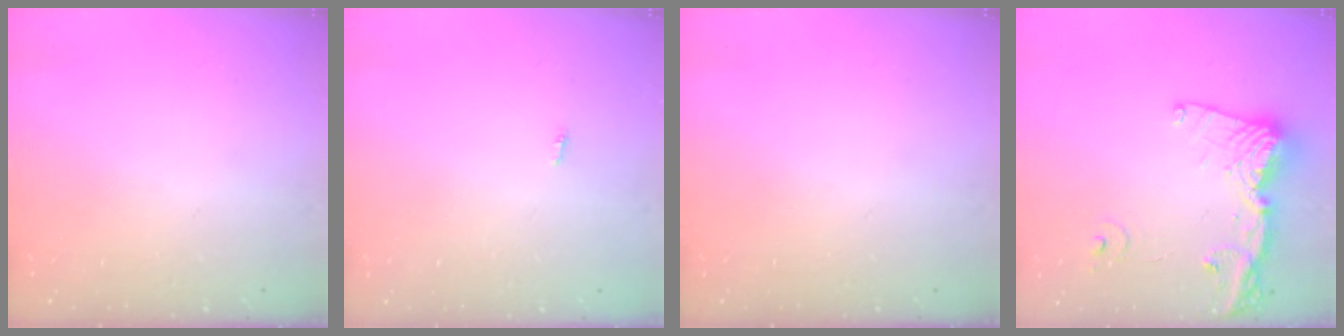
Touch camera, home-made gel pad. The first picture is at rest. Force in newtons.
{"total": 2.8, "press": 1.8, "slide": 2.2}
{"total": 0.0}
{"total": 16.5, "press": 16.4, "slide": 2.1}